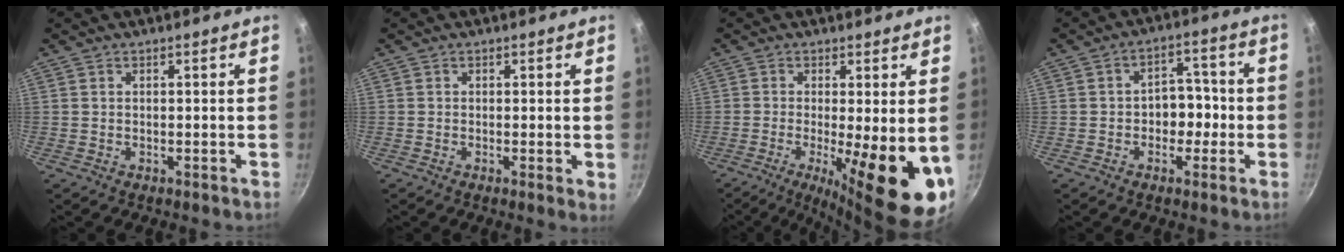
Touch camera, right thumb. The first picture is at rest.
{"total": 1.4, "force": [0.0, 0.3, 1.4], "torque": [-0.020, -0.006, -0.003]}
{"total": 14.8, "force": [-3.0, 3.8, 14.0], "torque": [-0.196, -0.016, -0.039]}
{"total": 6.7, "force": [-1.3, 5.1, 4.2], "torque": [-0.004, 0.027, -0.022]}